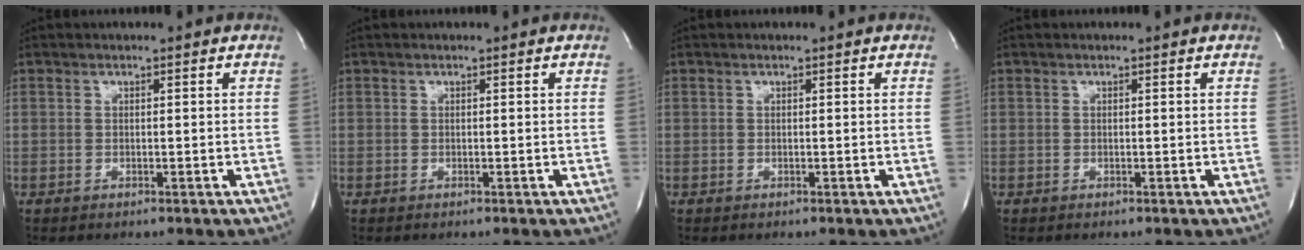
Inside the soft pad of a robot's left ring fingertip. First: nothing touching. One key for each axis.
{"total": 0.0}
{"total": 0.0}
{"total": 0.0}